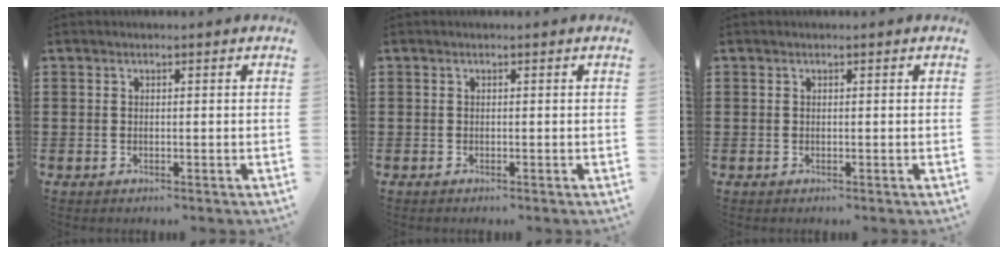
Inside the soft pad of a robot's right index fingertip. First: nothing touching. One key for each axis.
{"total": 0.0}
{"total": 0.0}